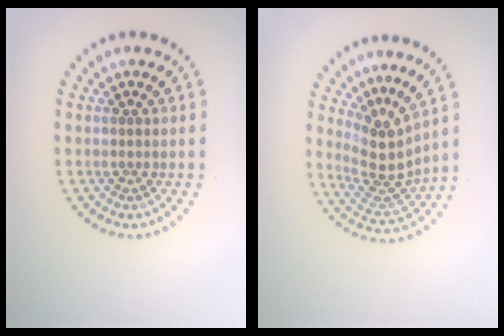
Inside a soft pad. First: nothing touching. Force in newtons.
{"total": 3.5, "press": 2.7, "slide": 2.3}